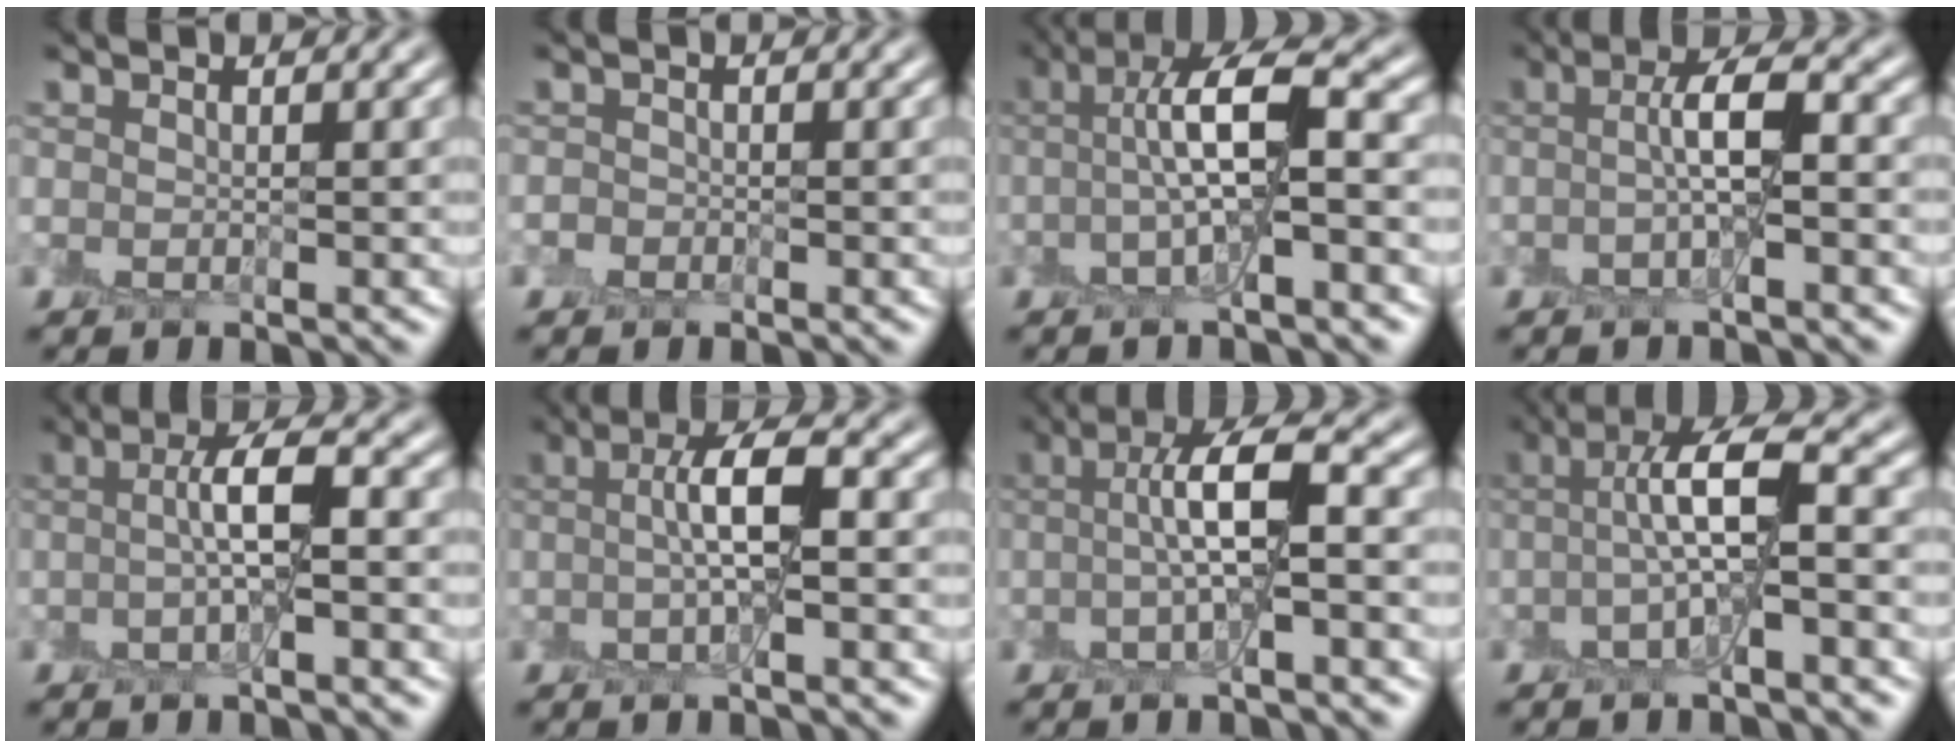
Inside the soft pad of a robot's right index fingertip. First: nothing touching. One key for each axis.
{"total": 0.8, "fx": -0.5, "fy": 0.6, "fz": -0.2, "tx": 0.004, "ty": 0.005, "tz": -0.010}
{"total": 6.5, "fx": -0.5, "fy": 1.7, "fz": 6.3, "tx": -0.122, "ty": 0.026, "tz": -0.018}
{"total": 3.5, "fx": -0.4, "fy": 0.5, "fz": 3.5, "tx": -0.065, "ty": 0.018, "tz": -0.016}
{"total": 4.0, "fx": -0.3, "fy": 0.6, "fz": 3.9, "tx": -0.074, "ty": 0.019, "tz": -0.013}
{"total": 4.3, "fx": 0.0, "fy": 0.6, "fz": 4.2, "tx": -0.080, "ty": 0.016, "tz": -0.007}
{"total": 5.5, "fx": -0.1, "fy": 1.1, "fz": 5.4, "tx": -0.101, "ty": 0.024, "tz": -0.010}
{"total": 5.7, "fx": -0.4, "fy": 1.4, "fz": 5.5, "tx": -0.104, "ty": 0.026, "tz": -0.017}